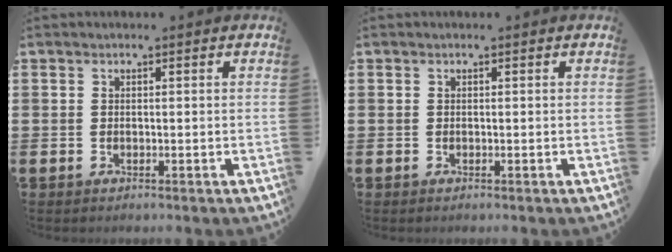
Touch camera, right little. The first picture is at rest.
{"total": 0.0}